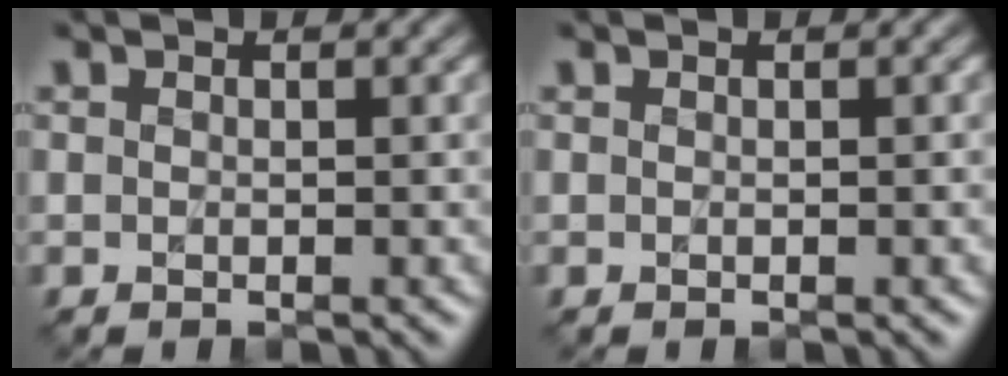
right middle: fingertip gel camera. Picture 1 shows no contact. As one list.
[{"total": 0.7, "force": [0.0, 0.3, 0.6], "torque": [-0.002, 0.001, 0.001]}]